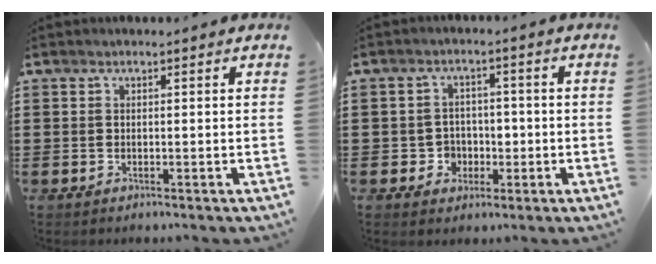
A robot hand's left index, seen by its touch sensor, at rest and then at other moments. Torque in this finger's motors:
{"motor_torque": [0.13, 0.11, 0.08, 0.01]}